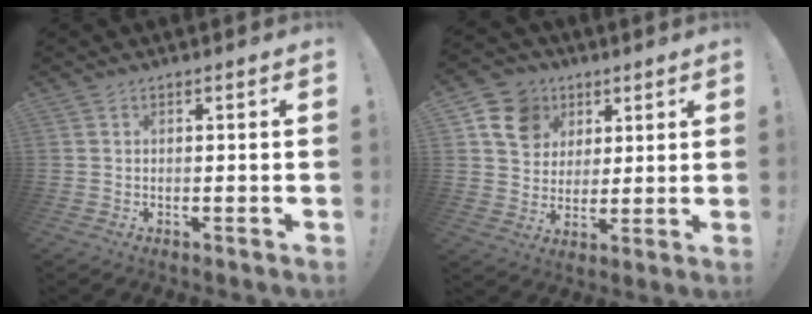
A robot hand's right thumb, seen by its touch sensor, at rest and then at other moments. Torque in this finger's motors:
{"motor_torque": [0.04, 0.10, 0.44, 0.28, 0.01]}